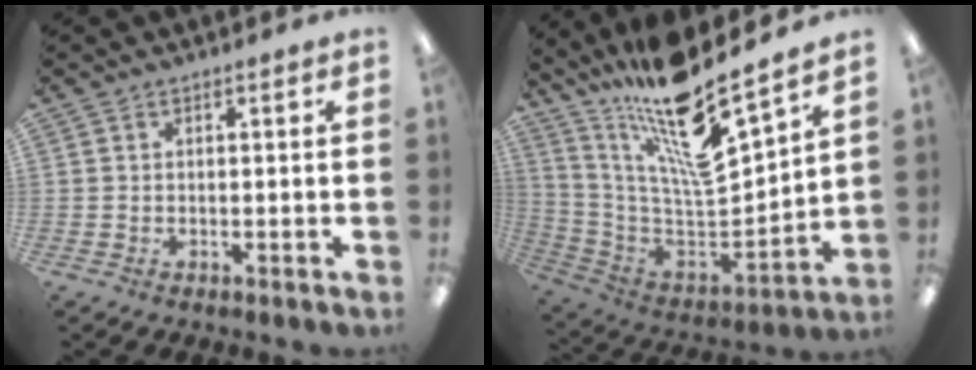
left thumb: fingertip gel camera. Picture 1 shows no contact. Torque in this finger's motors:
{"motor_torque": [0.41, 0.36, 1.03, -1.74, 0.18]}